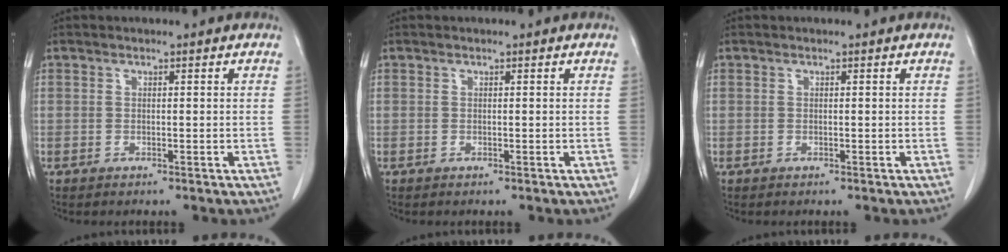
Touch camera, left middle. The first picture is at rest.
{"total": 0.0}
{"total": 0.0}